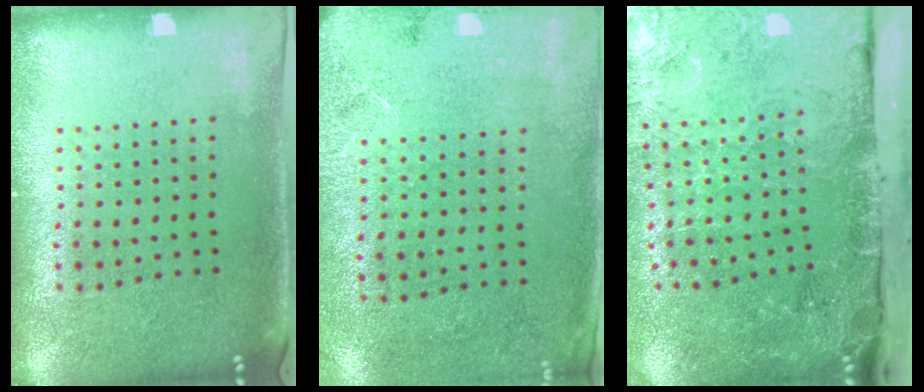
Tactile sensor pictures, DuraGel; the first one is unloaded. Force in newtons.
{"total": 2.7, "press": 2.2, "slide": 1.6}
{"total": 4.3, "press": 3.6, "slide": 2.3}